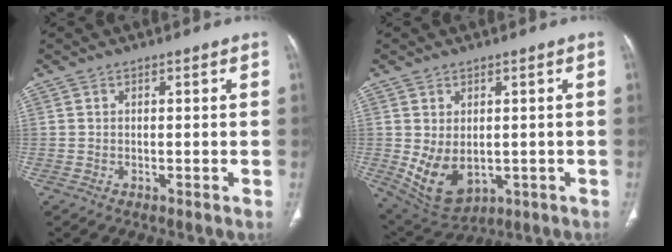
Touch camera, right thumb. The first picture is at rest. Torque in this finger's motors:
{"motor_torque": [-0.34, 0.74, 0.59, 0.65, 0.27]}